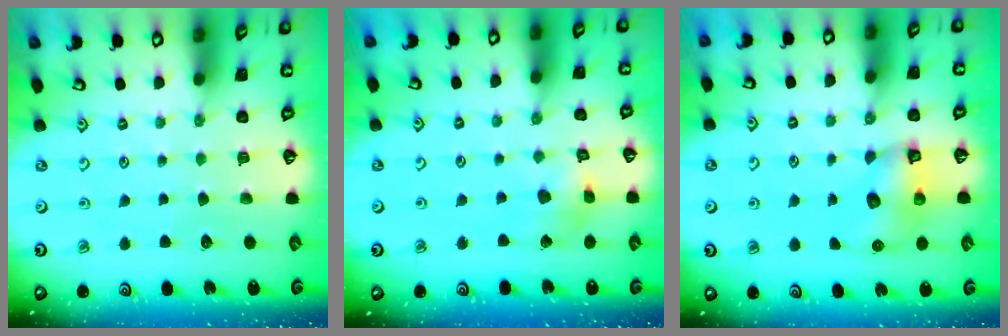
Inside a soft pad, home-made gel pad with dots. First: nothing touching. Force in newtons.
{"total": 7.3, "press": 7.2, "slide": 0.8}
{"total": 8.0, "press": 8.0, "slide": 0.4}